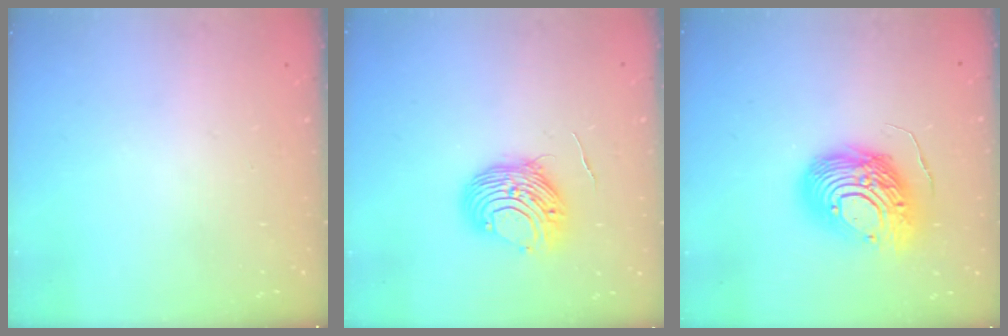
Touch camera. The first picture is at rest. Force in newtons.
{"total": 10.1, "press": 10.0, "slide": 0.9}
{"total": 16.1, "press": 16.1, "slide": 1.4}